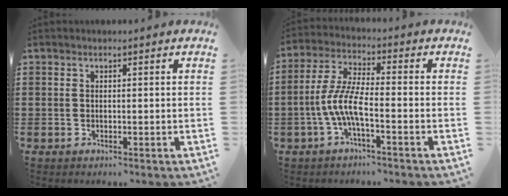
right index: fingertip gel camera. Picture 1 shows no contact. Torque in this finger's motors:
{"motor_torque": [0.95, -0.54, 0.80, 0.21]}